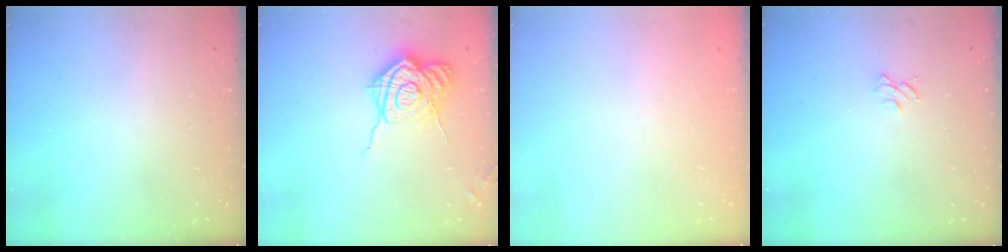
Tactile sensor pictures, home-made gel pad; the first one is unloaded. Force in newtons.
{"total": 16.2, "press": 16.2, "slide": 0.5}
{"total": 2.7, "press": 2.6, "slide": 0.8}
{"total": 4.0, "press": 4.0, "slide": 0.3}